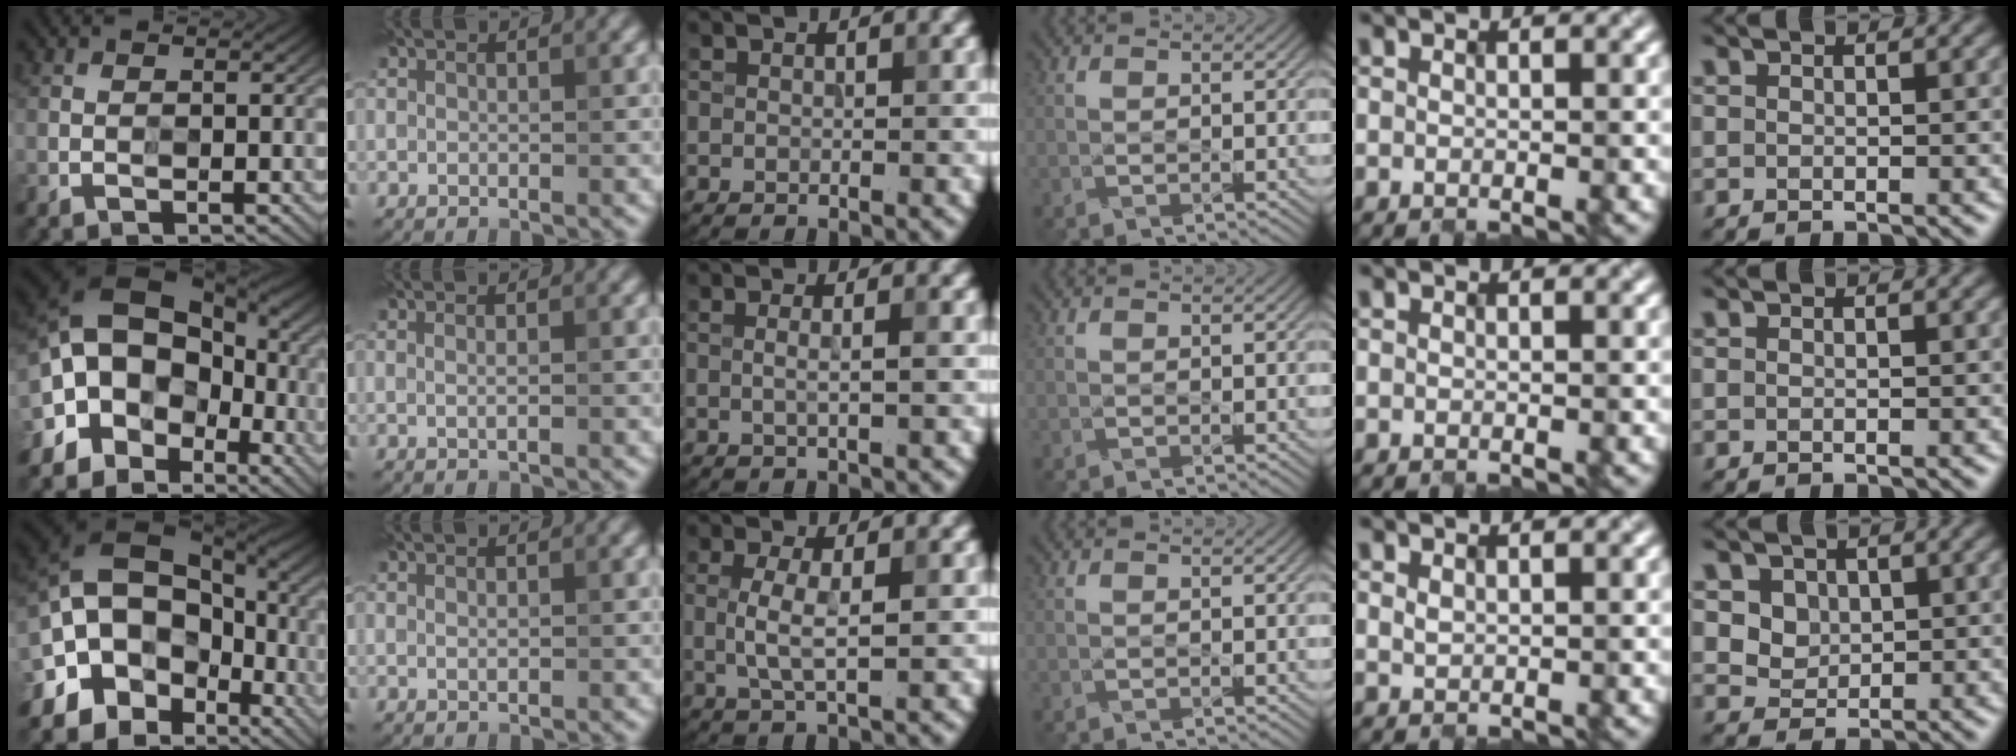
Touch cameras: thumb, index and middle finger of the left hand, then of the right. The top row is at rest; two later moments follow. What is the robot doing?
{"motion": "wipe", "object": "mirror"}